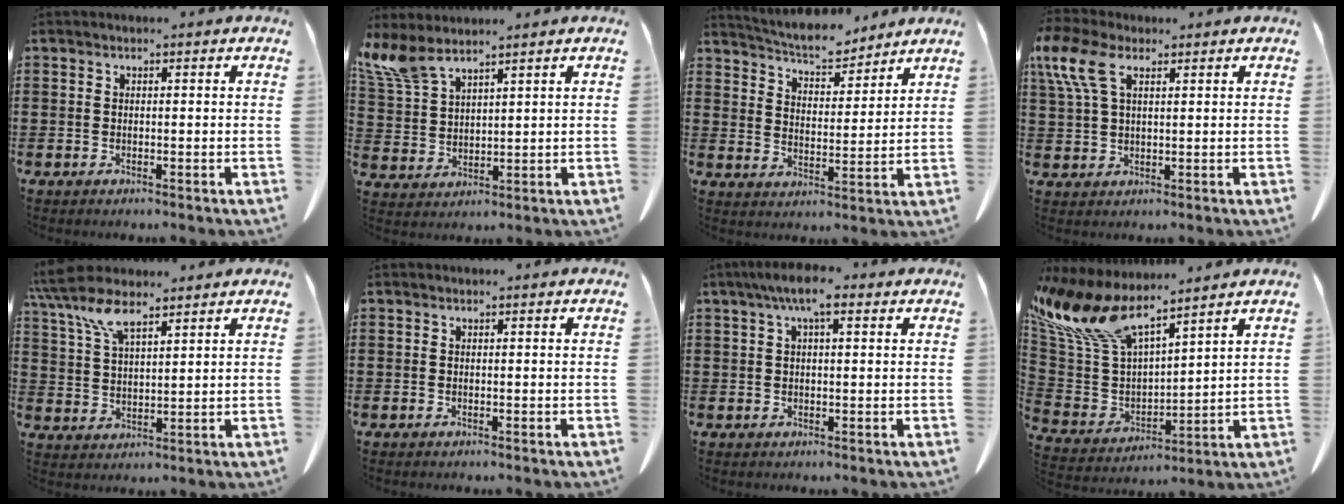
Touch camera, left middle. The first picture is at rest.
{"total": 6.5, "force": [5.1, 1.7, 3.7], "torque": [-0.103, -0.017, 0.091]}
{"total": 6.0, "force": [5.8, 0.9, 1.2], "torque": [-0.050, -0.030, 0.103]}
{"total": 7.9, "force": [3.9, 3.9, 5.8], "torque": [-0.145, 0.004, 0.068]}
{"total": 8.4, "force": [6.2, 2.5, 5.0], "torque": [-0.124, -0.012, 0.111]}
{"total": 0.0}
{"total": 5.6, "force": [2.5, 1.5, 4.7], "torque": [-0.089, 0.007, 0.041]}
{"total": 12.3, "force": [9.4, 4.0, 6.9], "torque": [-0.180, -0.051, 0.167]}